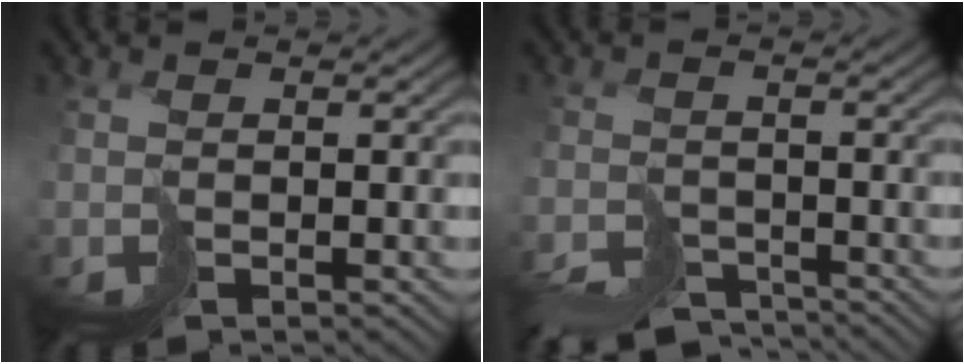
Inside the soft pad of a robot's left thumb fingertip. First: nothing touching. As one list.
[{"total": 5.2, "force": [-5.0, 1.3, 0.8], "torque": [-0.008, -0.007, -0.091]}]